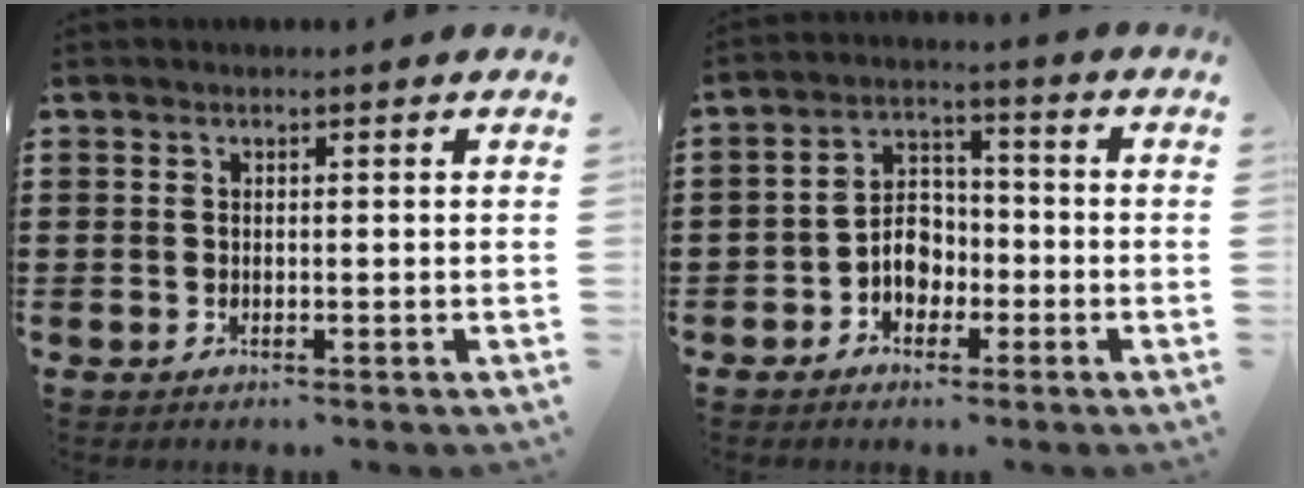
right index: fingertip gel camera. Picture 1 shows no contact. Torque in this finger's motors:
{"motor_torque": [0.66, 1.10, 0.12, 0.01]}